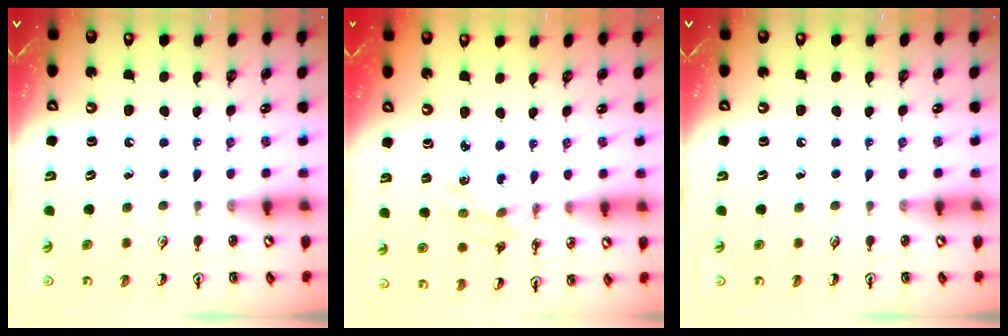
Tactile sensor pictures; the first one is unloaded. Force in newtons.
{"total": 2.2, "press": 2.2, "slide": 0.4}
{"total": 0.0}